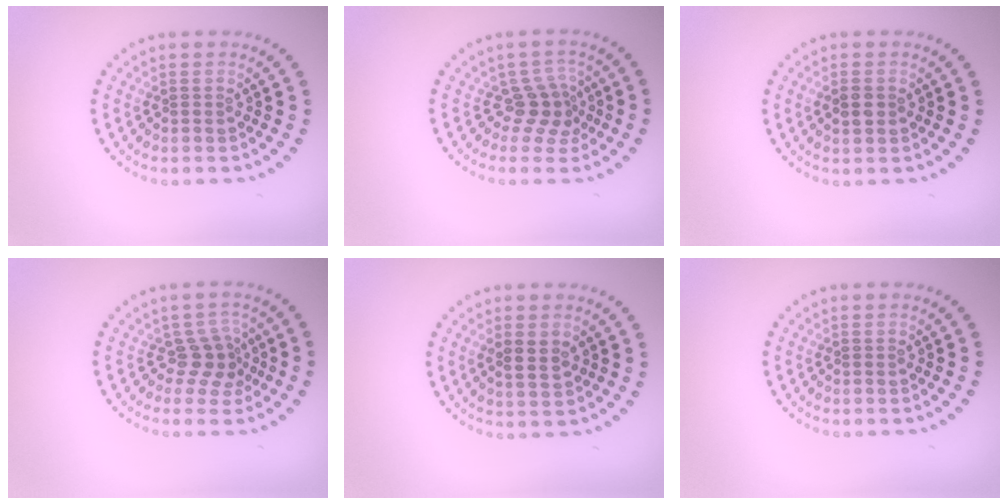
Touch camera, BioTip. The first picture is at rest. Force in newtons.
{"total": 2.6, "press": 1.8, "slide": 1.8}
{"total": 1.4, "press": 1.4, "slide": 0.2}
{"total": 2.4, "press": 1.8, "slide": 1.5}
{"total": 1.6, "press": 1.5, "slide": 0.5}
{"total": 0.0}